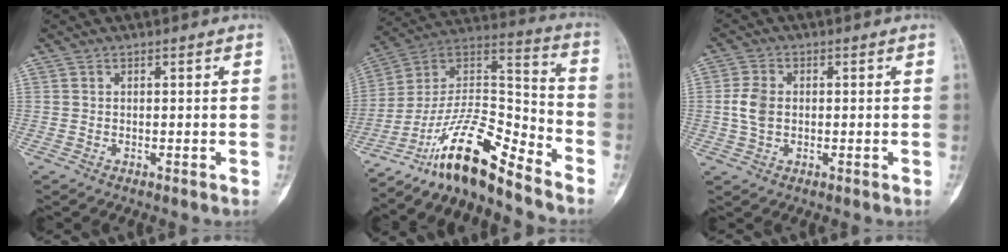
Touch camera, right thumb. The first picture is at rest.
{"total": 16.3, "force": [-13.0, 3.4, 9.2], "torque": [-0.157, 0.113, -0.238]}
{"total": 4.9, "force": [-0.1, 3.4, 3.5], "torque": [-0.073, 0.008, -0.006]}